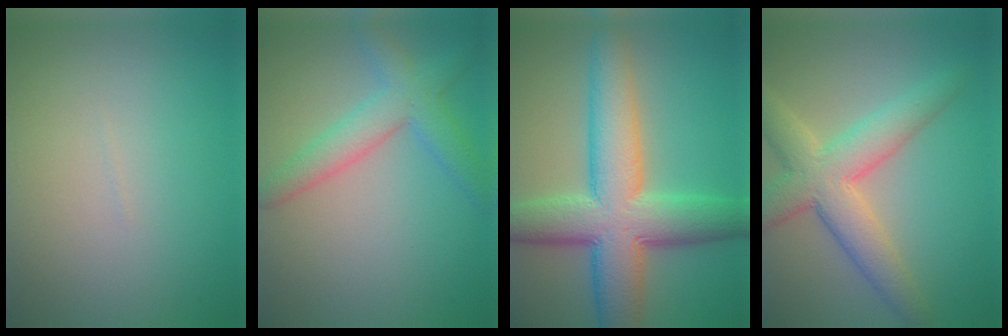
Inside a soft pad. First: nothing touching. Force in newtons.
{"total": 4.2, "press": 4.2, "slide": 0.2}
{"total": 10.1, "press": 10.1, "slide": 0.2}
{"total": 6.3, "press": 6.3, "slide": 0.3}